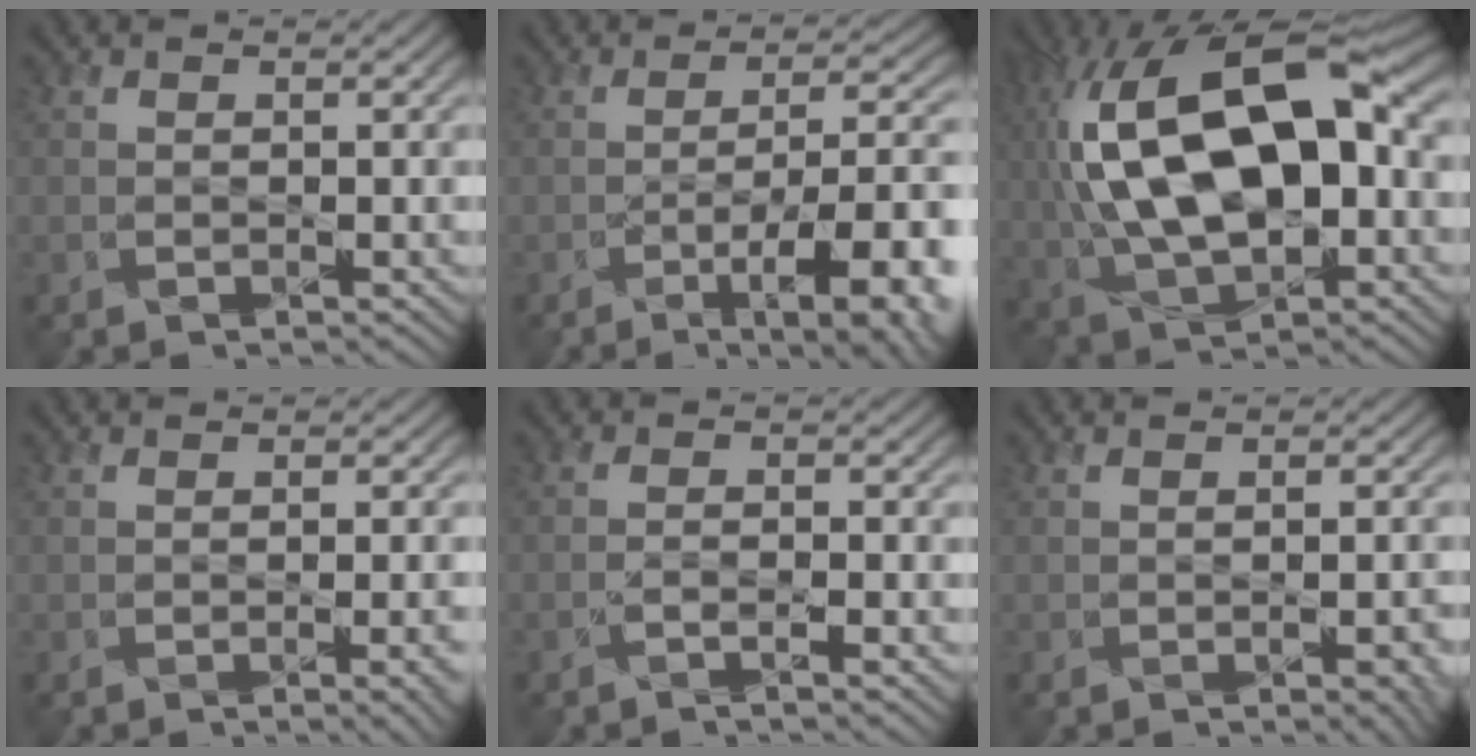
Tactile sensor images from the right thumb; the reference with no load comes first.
{"total": 11.6, "force": [-5.2, 3.6, 9.8], "torque": [-0.134, 0.006, -0.064]}
{"total": 18.1, "force": [2.5, 9.1, 15.4], "torque": [-0.311, 0.017, 0.038]}
{"total": 3.9, "force": [-1.0, 1.4, 3.5], "torque": [-0.032, -0.006, -0.002]}
{"total": 1.7, "force": [-1.4, 0.2, 1.1], "torque": [-0.018, 0.004, -0.036]}
{"total": 2.9, "force": [-1.1, 1.1, 2.5], "torque": [-0.021, -0.003, -0.002]}